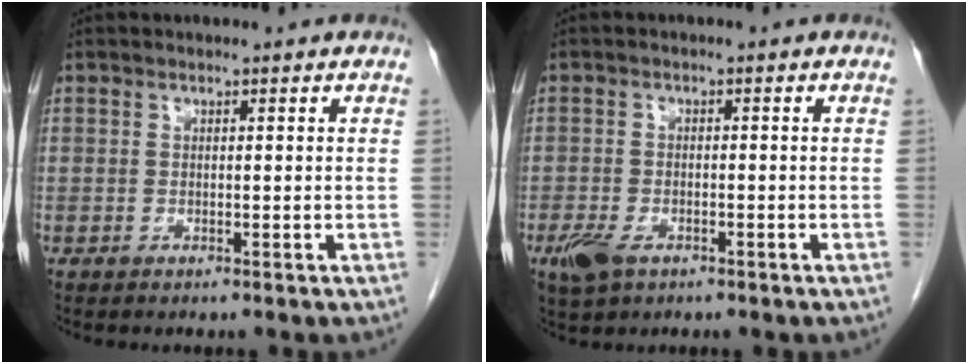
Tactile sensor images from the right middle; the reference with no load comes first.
{"total": 4.2, "force": [-2.4, 2.3, 2.6], "torque": [-0.056, -0.005, -0.036]}